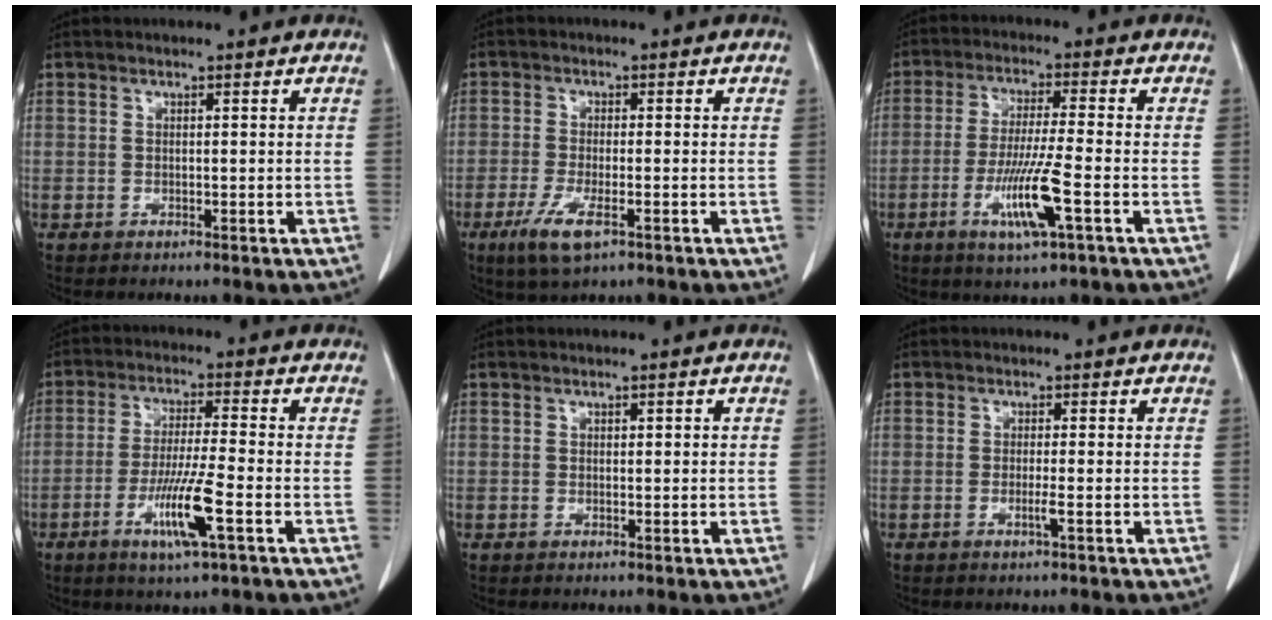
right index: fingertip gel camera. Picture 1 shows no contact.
{"total": 6.0, "force": [-3.2, 1.4, 4.9], "torque": [-0.104, -0.015, -0.054]}
{"total": 9.5, "force": [-3.5, -0.1, 8.8], "torque": [-0.170, -0.017, -0.065]}
{"total": 9.0, "force": [-3.6, -0.2, 8.3], "torque": [-0.158, -0.016, -0.067]}
{"total": 0.6, "force": [0.2, 0.3, 0.5], "torque": [-0.005, 0.001, 0.003]}
{"total": 1.4, "force": [-0.6, -0.3, 1.2], "torque": [-0.024, -0.003, -0.012]}